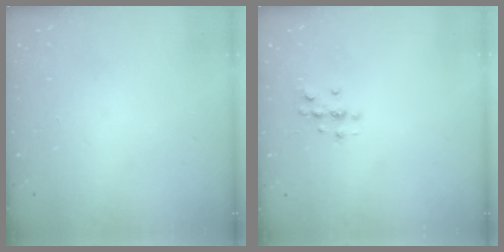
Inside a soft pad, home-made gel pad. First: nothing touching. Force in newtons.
{"total": 2.0, "press": 2.0, "slide": 0.2}